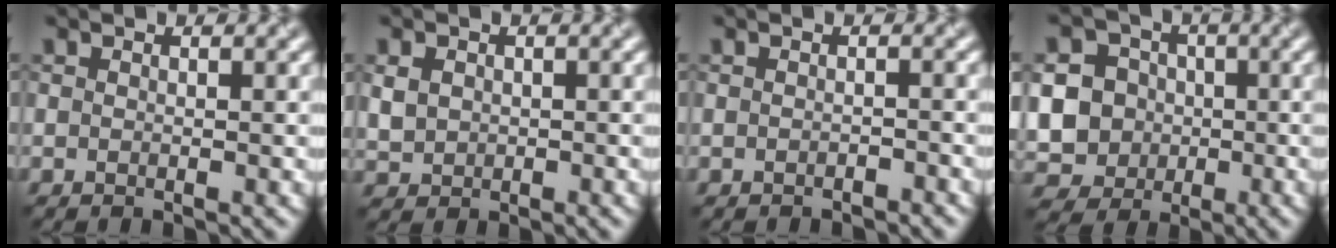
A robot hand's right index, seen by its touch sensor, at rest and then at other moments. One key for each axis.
{"total": 2.3, "fx": 0.2, "fy": 2.1, "fz": 1.0, "tx": -0.025, "ty": -0.002, "tz": 0.005}
{"total": 0.9, "fx": -0.9, "fy": 0.2, "fz": 0.2, "tx": -0.002, "ty": -0.001, "tz": -0.013}
{"total": 12.1, "fx": -1.5, "fy": 11.3, "fz": 4.0, "tx": -0.125, "ty": -0.001, "tz": -0.045}